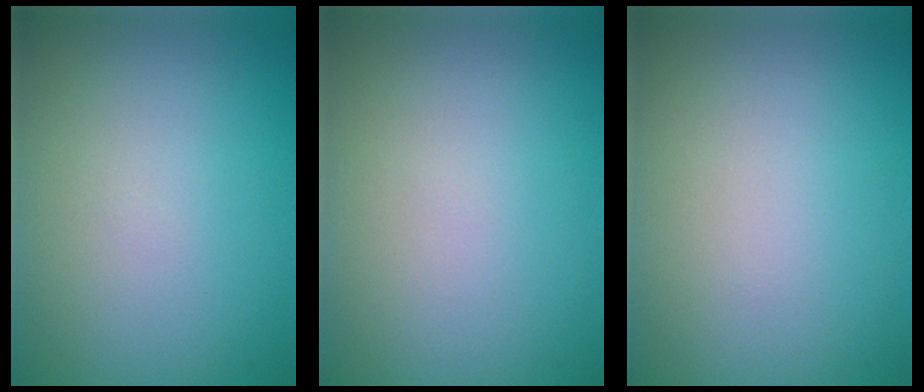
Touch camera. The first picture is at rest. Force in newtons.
{"total": 0.0}
{"total": 0.0}